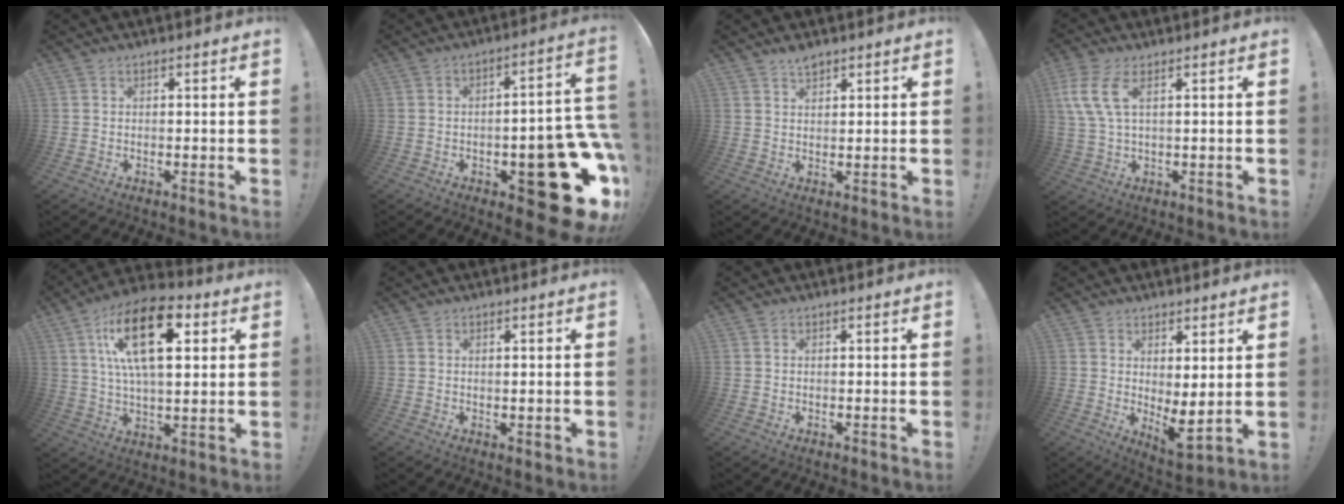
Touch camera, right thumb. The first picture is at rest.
{"total": 24.1, "force": [-8.4, 10.5, 20.0], "torque": [-0.201, 0.040, -0.105]}
{"total": 3.0, "force": [2.6, 1.1, 1.1], "torque": [-0.014, -0.016, 0.045]}
{"total": 8.5, "force": [3.1, 3.2, 7.2], "torque": [-0.149, -0.005, 0.063]}
{"total": 20.8, "force": [6.9, 9.8, 17.0], "torque": [-0.304, -0.013, 0.106]}
{"total": 1.1, "force": [0.6, 0.4, 0.8], "torque": [-0.012, 0.000, 0.011]}
{"total": 0.0}
{"total": 5.8, "force": [0.9, 1.7, 5.5], "torque": [-0.061, -0.029, 0.021]}